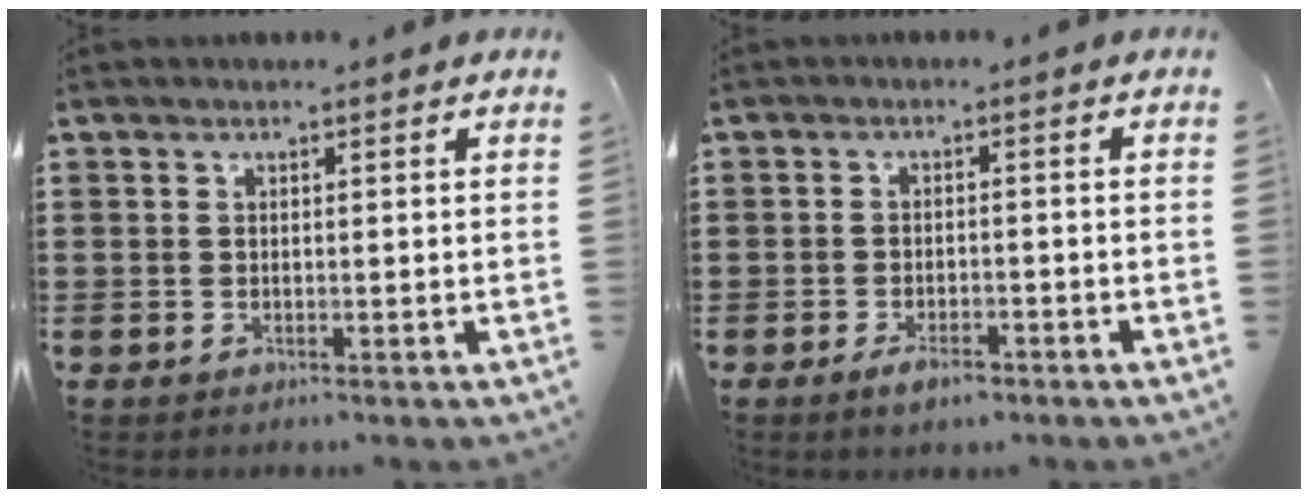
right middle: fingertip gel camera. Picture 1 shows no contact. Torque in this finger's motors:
{"motor_torque": [2.14, 0.00, 0.11, 0.09]}